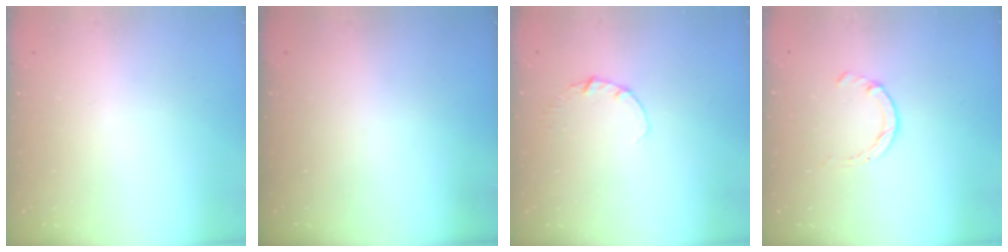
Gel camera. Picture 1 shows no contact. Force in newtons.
{"total": 0.0}
{"total": 1.1, "press": 1.1, "slide": 0.1}
{"total": 1.7, "press": 1.7, "slide": 0.3}